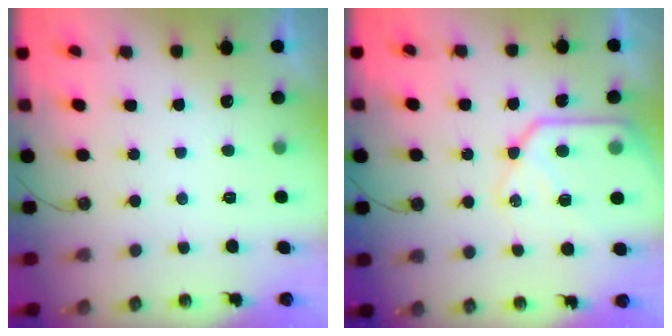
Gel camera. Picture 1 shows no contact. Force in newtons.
{"total": 16.0, "press": 15.9, "slide": 1.8}